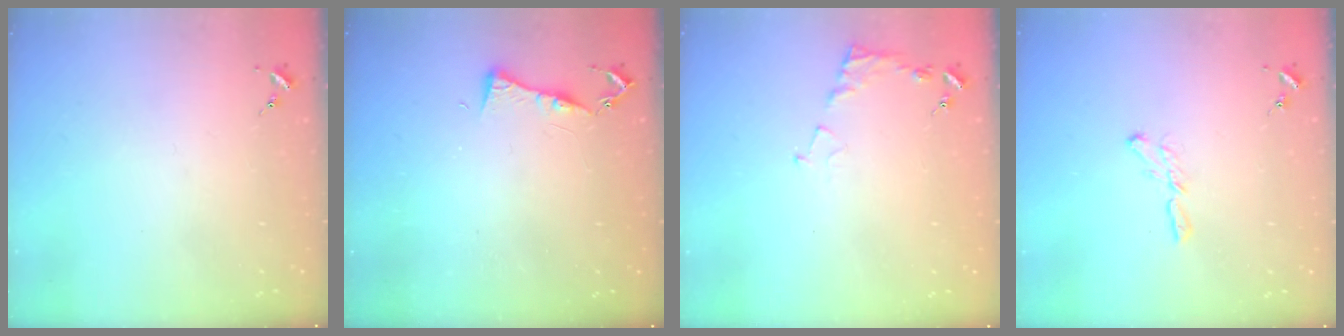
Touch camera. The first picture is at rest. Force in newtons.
{"total": 5.6, "press": 5.5, "slide": 0.8}
{"total": 7.0, "press": 7.0, "slide": 0.6}
{"total": 5.3, "press": 5.3, "slide": 0.1}